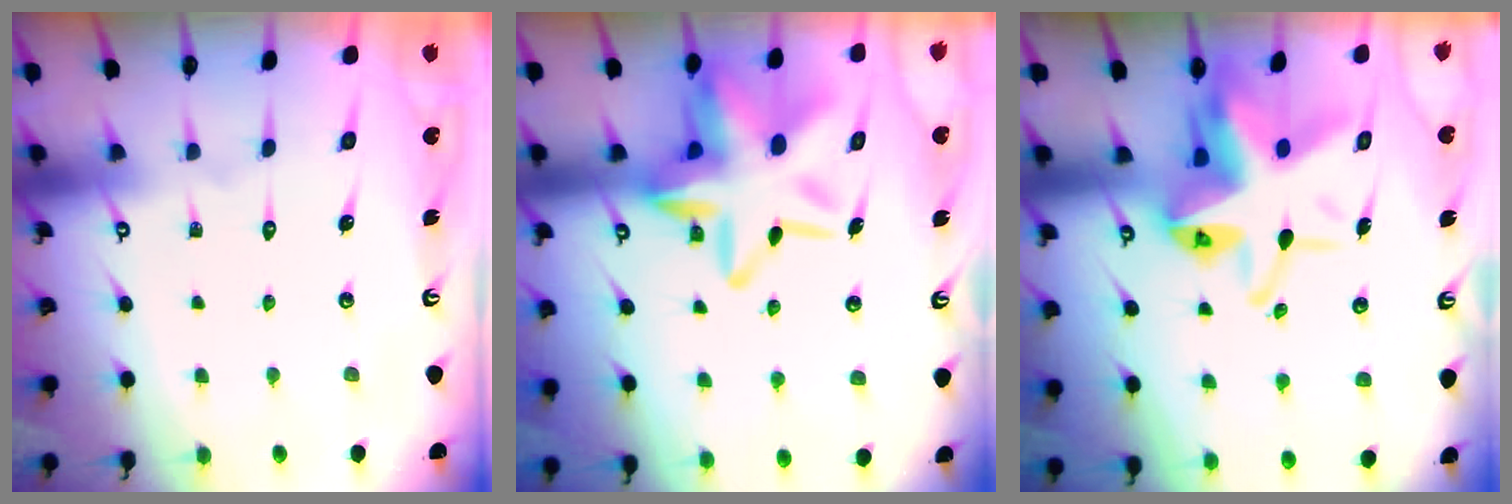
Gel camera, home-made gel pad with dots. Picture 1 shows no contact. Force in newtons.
{"total": 17.9, "press": 17.8, "slide": 2.1}
{"total": 11.1, "press": 11.0, "slide": 0.9}